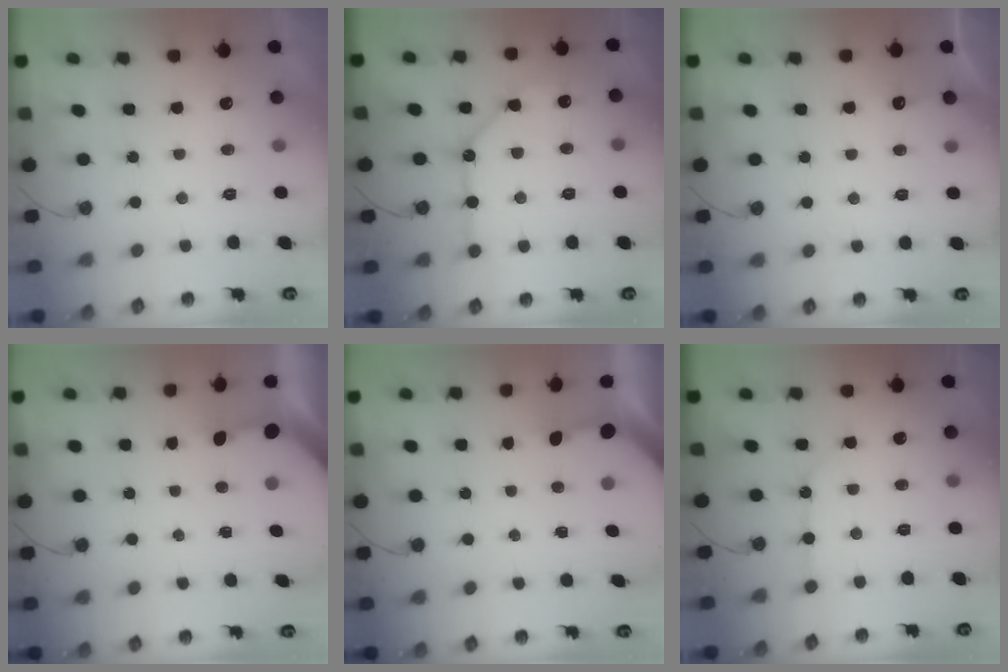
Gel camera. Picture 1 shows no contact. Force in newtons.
{"total": 10.8, "press": 10.8, "slide": 1.1}
{"total": 2.8, "press": 2.8, "slide": 0.4}
{"total": 3.2, "press": 3.1, "slide": 0.4}
{"total": 3.2, "press": 3.1, "slide": 0.4}
{"total": 6.3, "press": 6.2, "slide": 0.6}